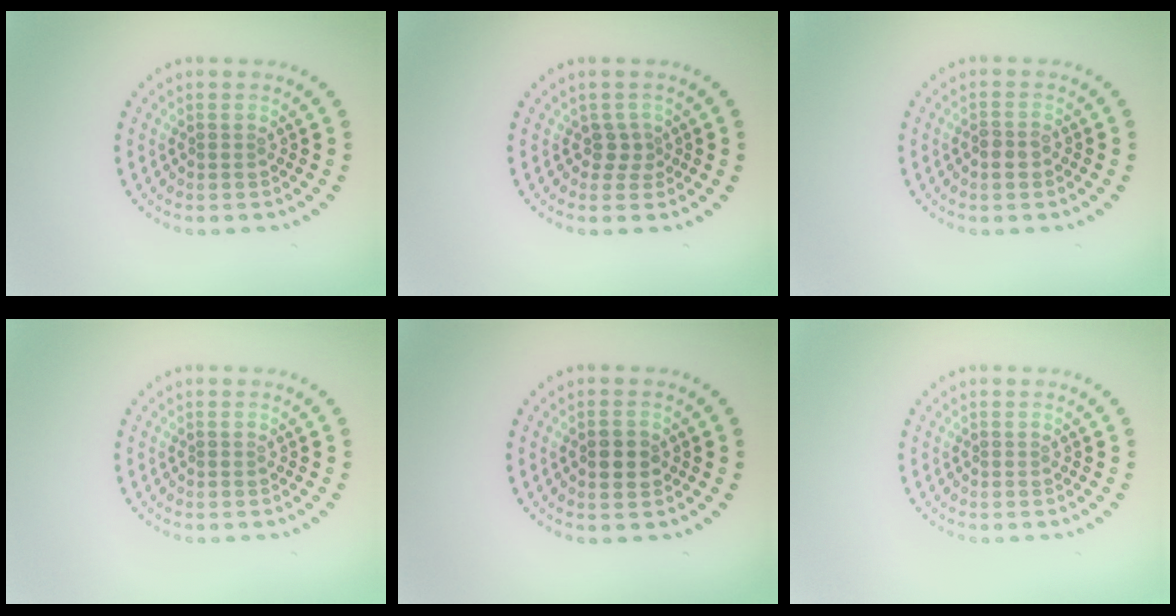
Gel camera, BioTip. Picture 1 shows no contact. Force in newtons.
{"total": 1.7, "press": 1.1, "slide": 1.2}
{"total": 1.6, "press": 1.4, "slide": 0.7}
{"total": 0.0}
{"total": 1.9, "press": 1.9, "slide": 0.2}
{"total": 0.0}